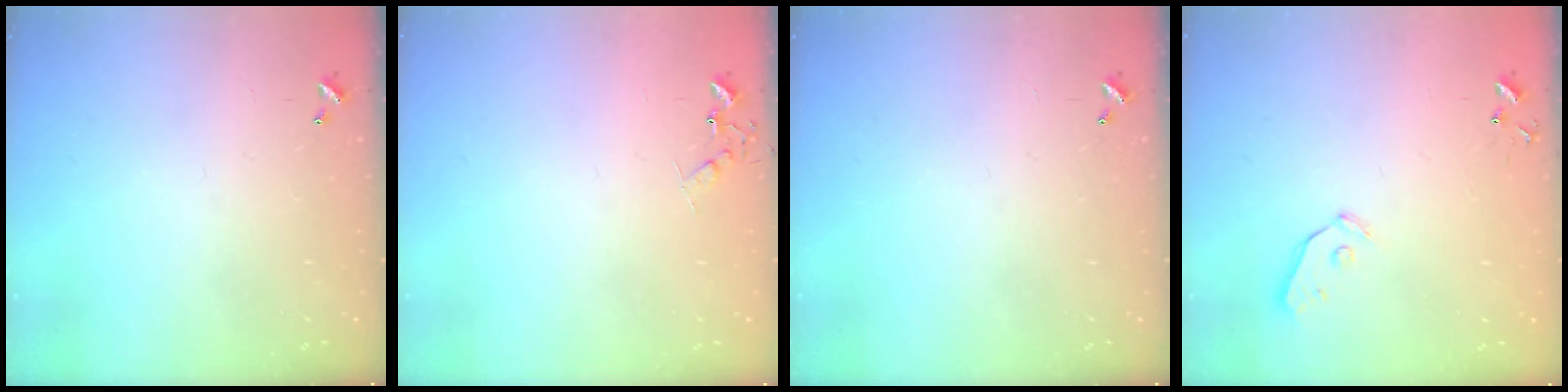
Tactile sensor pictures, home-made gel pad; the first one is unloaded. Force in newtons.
{"total": 6.9, "press": 6.9, "slide": 0.5}
{"total": 0.0}
{"total": 3.8, "press": 3.7, "slide": 0.8}